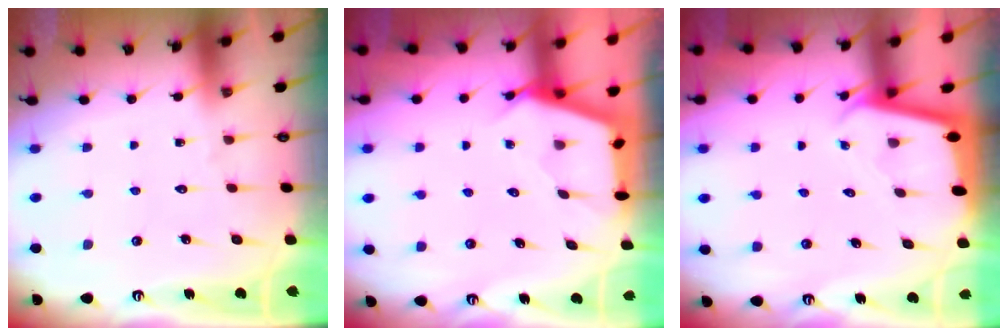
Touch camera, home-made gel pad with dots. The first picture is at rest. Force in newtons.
{"total": 2.7, "press": 2.7, "slide": 0.3}
{"total": 1.9, "press": 1.9, "slide": 0.1}